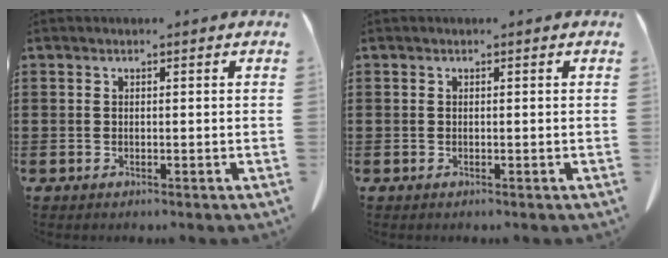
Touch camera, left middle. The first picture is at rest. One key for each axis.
{"total": 0.0}